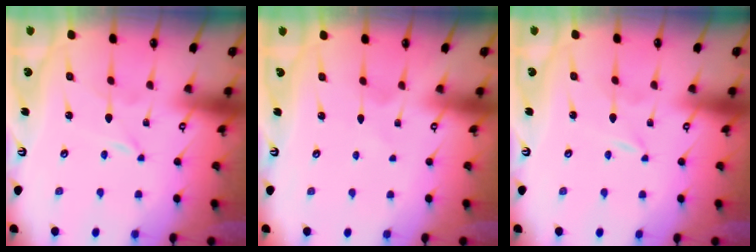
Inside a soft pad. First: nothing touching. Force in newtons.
{"total": 1.0, "press": 1.0, "slide": 0.1}
{"total": 0.6, "press": 0.6, "slide": 0.1}